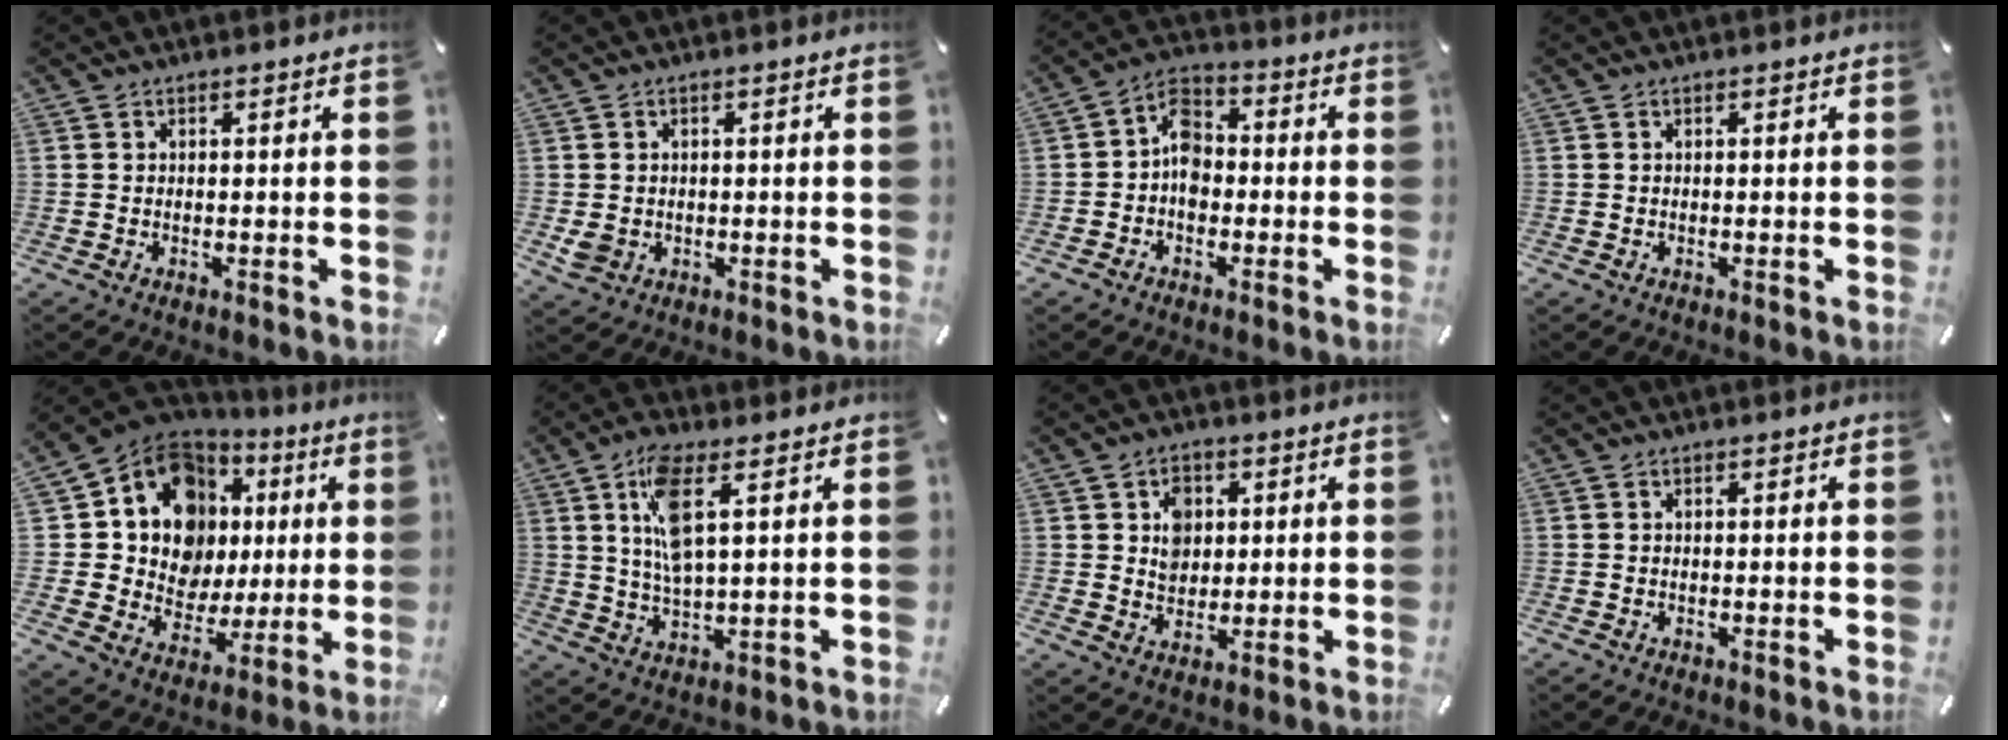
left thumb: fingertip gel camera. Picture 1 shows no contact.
{"total": 2.8, "force": [-0.2, 2.5, 1.2], "torque": [-0.028, 0.002, -0.004]}
{"total": 7.3, "force": [-1.4, 5.4, 4.7], "torque": [-0.081, 0.021, -0.024]}
{"total": 0.0}
{"total": 14.8, "force": [5.2, 12.2, 6.4], "torque": [-0.105, -0.052, 0.104]}
{"total": 10.5, "force": [3.0, 3.6, 9.4], "torque": [-0.197, -0.006, 0.046]}
{"total": 6.1, "force": [1.2, 5.4, 2.6], "torque": [-0.033, 0.000, 0.016]}
{"total": 0.0}